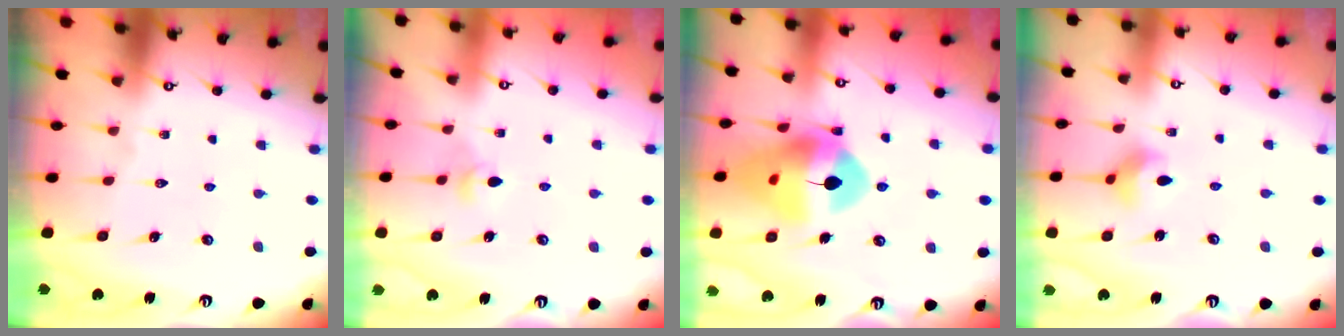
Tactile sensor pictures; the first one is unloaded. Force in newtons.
{"total": 3.6, "press": 3.5, "slide": 0.8}
{"total": 16.2, "press": 16.1, "slide": 1.8}
{"total": 3.5, "press": 3.4, "slide": 0.7}